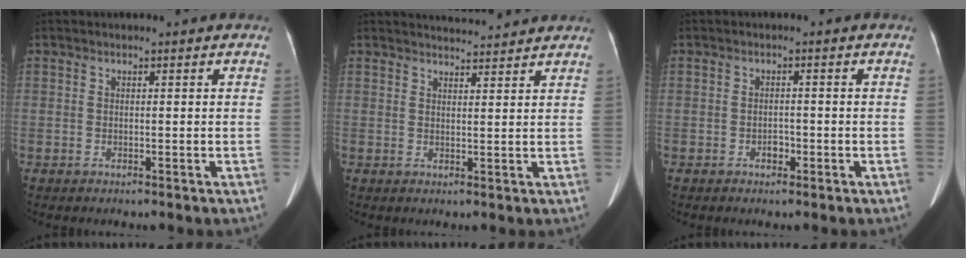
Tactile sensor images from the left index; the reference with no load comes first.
{"total": 5.1, "force": [5.1, -0.1, 0.7], "torque": [-0.018, 0.018, 0.066]}
{"total": 1.4, "force": [-0.8, 0.9, 0.7], "torque": [-0.009, 0.004, -0.011]}